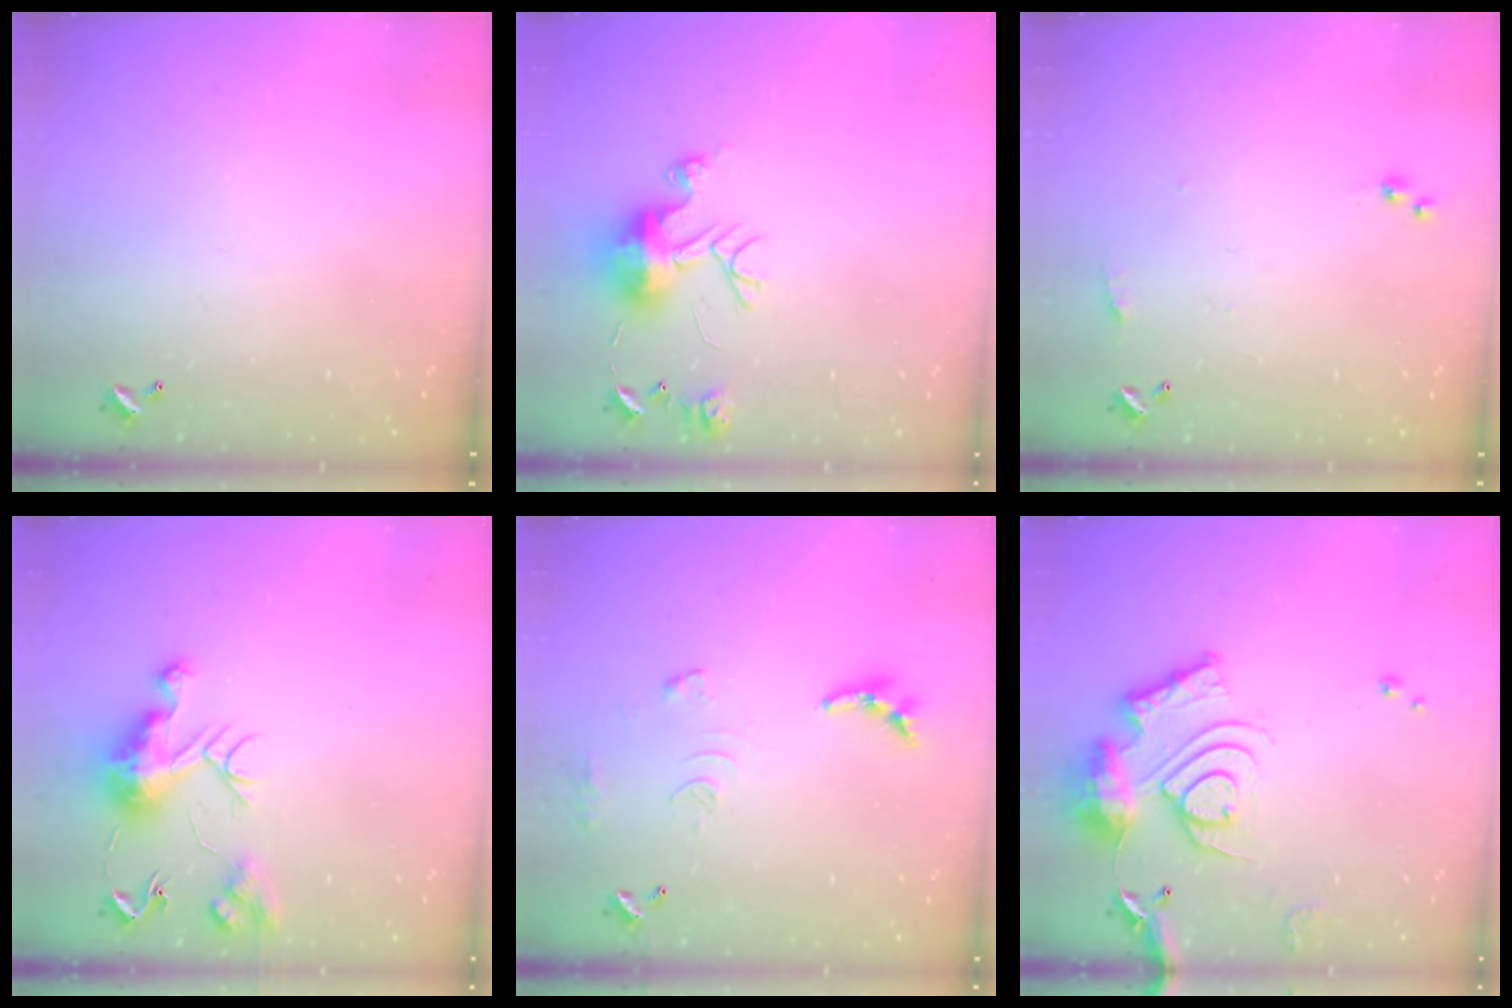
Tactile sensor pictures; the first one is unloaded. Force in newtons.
{"total": 11.6, "press": 11.6, "slide": 1.1}
{"total": 5.1, "press": 5.0, "slide": 0.7}
{"total": 10.1, "press": 10.0, "slide": 0.8}
{"total": 10.1, "press": 10.0, "slide": 0.8}
{"total": 15.8, "press": 15.8, "slide": 1.0}